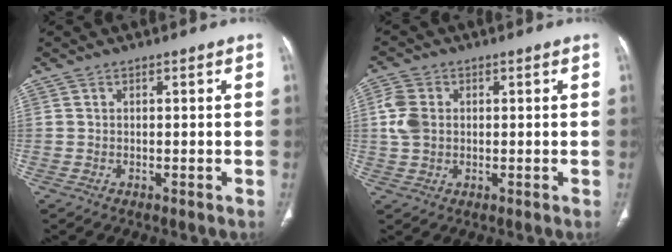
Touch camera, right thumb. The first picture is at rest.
{"total": 5.2, "force": [0.6, 4.0, 3.3], "torque": [-0.072, 0.005, 0.012]}